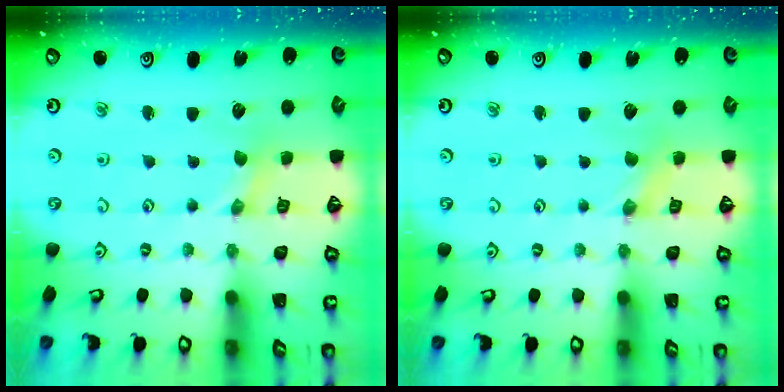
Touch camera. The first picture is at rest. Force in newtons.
{"total": 1.3, "press": 1.2, "slide": 0.3}